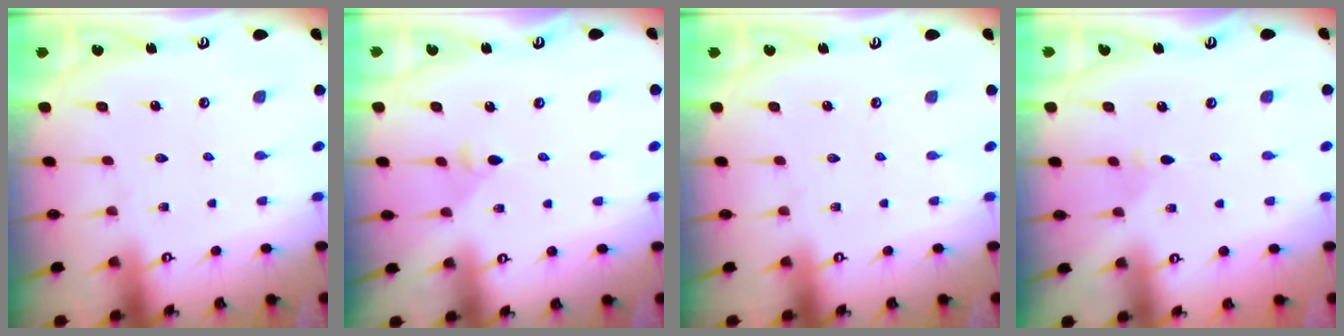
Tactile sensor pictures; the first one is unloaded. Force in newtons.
{"total": 3.1, "press": 3.1, "slide": 0.4}
{"total": 0.0}
{"total": 2.8, "press": 2.7, "slide": 0.6}